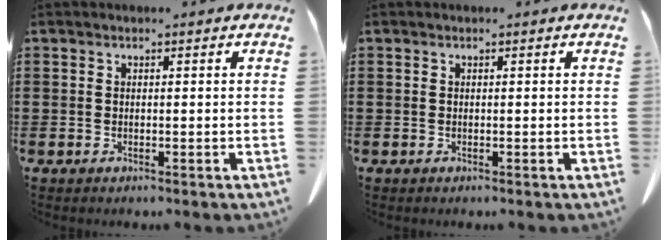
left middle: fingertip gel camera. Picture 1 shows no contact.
{"total": 0.0}